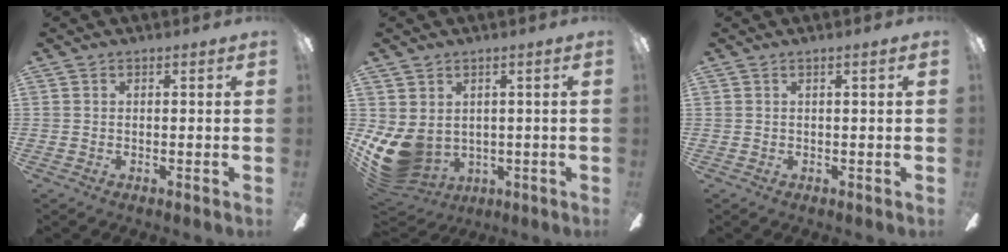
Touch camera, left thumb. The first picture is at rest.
{"total": 10.6, "force": [-1.0, 8.6, 6.1], "torque": [-0.152, -0.009, -0.011]}
{"total": 0.9, "force": [0.3, 0.0, 0.8], "torque": [-0.016, 0.001, 0.004]}